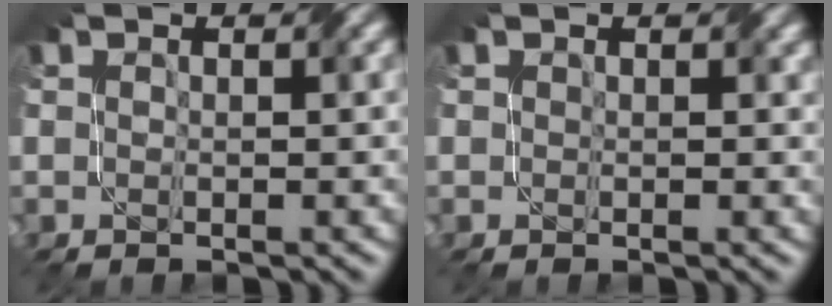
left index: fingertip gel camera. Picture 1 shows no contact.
{"total": 1.0, "force": [0.5, 0.7, 0.6], "torque": [-0.006, 0.000, 0.008]}